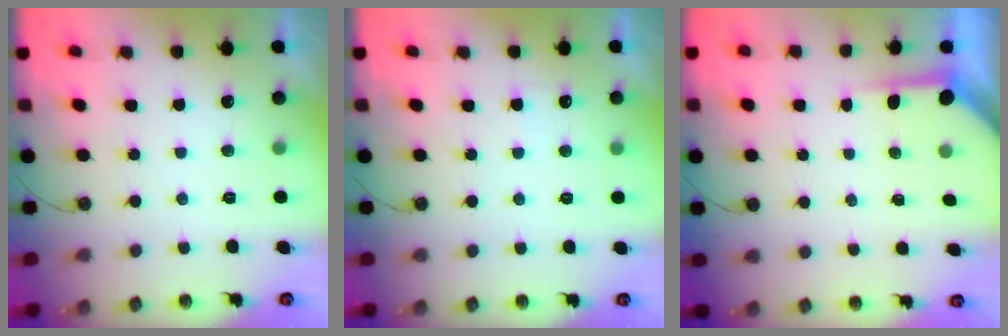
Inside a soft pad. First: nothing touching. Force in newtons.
{"total": 3.9, "press": 3.9, "slide": 0.6}
{"total": 3.8, "press": 3.8, "slide": 0.2}